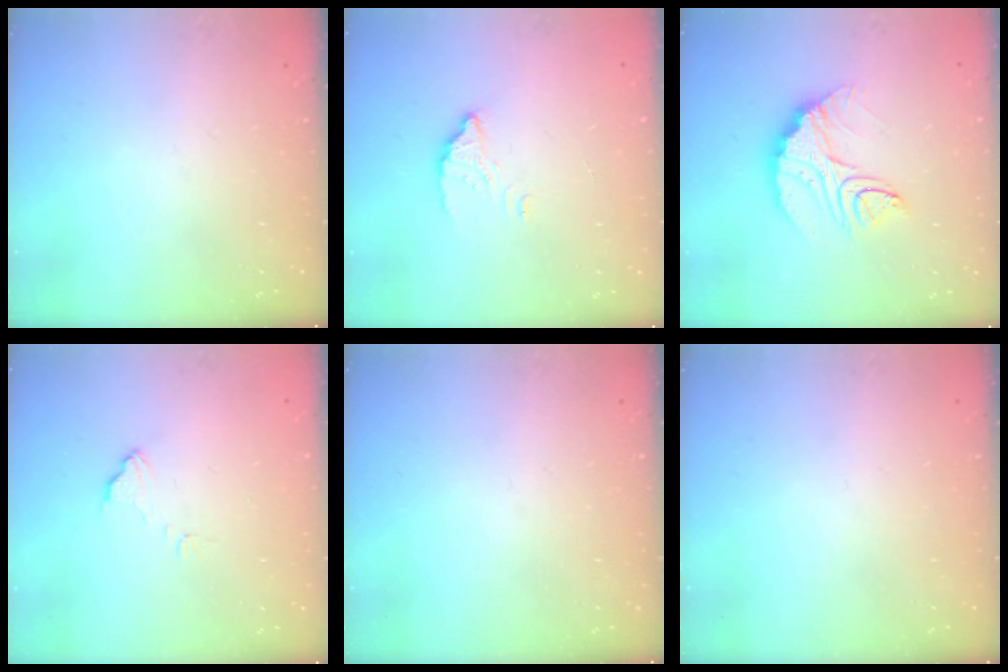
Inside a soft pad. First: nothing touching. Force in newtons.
{"total": 2.8, "press": 2.8, "slide": 0.3}
{"total": 11.7, "press": 11.7, "slide": 0.8}
{"total": 5.0, "press": 5.0, "slide": 0.5}
{"total": 0.0}
{"total": 0.0}